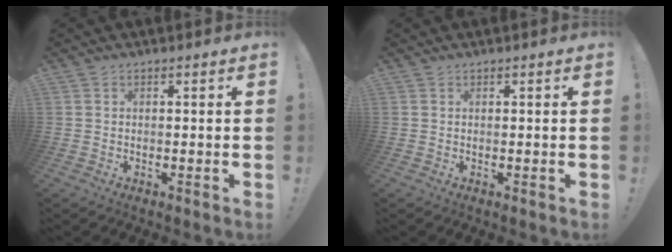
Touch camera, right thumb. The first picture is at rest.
{"total": 0.0}